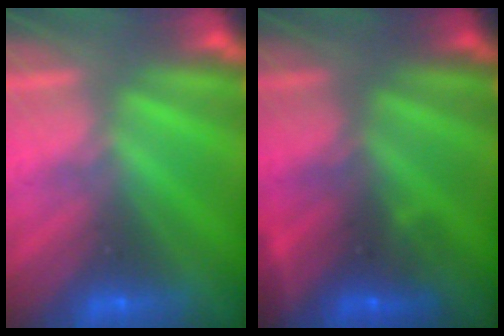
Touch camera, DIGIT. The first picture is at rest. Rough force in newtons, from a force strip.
{"total": 2.7}